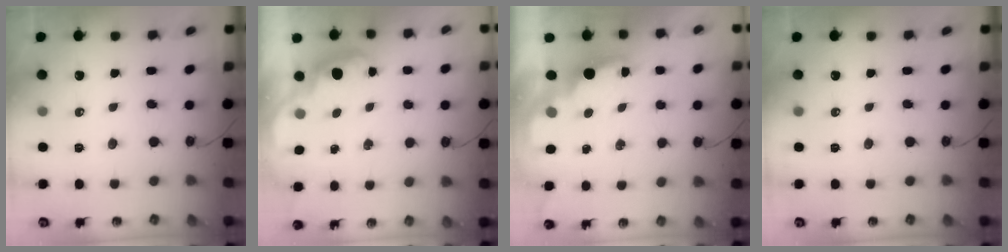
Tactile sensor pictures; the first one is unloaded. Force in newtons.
{"total": 2.5, "press": 2.4, "slide": 0.7}
{"total": 1.9, "press": 1.7, "slide": 0.8}
{"total": 0.0}